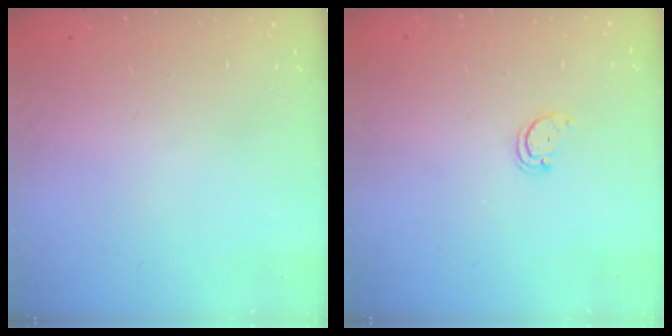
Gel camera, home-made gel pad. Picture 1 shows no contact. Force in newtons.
{"total": 2.2, "press": 2.1, "slide": 0.4}